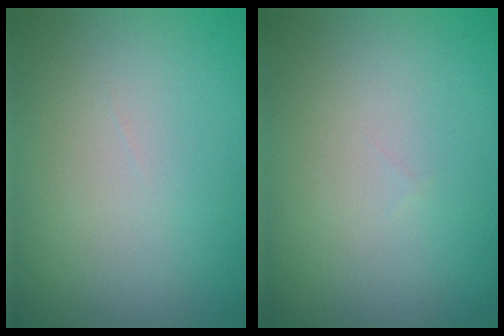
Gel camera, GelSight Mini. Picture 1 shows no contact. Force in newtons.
{"total": 0.0}